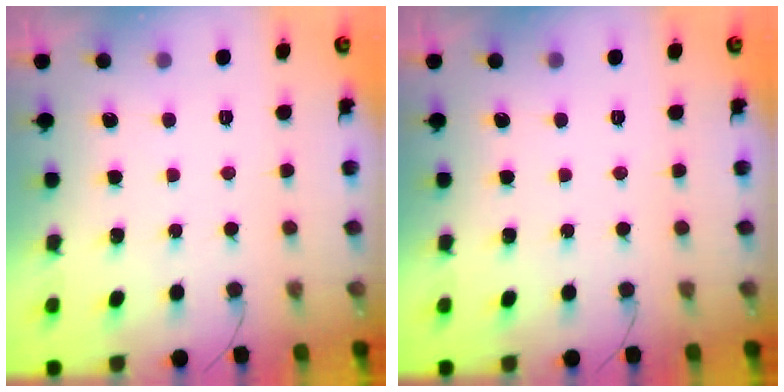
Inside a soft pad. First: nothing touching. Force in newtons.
{"total": 0.0}